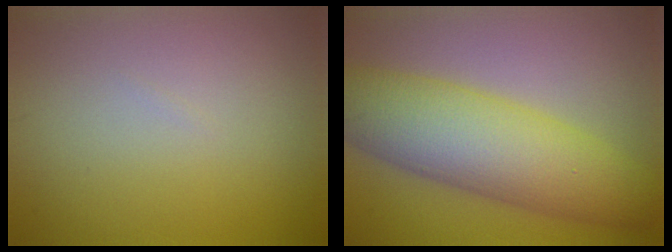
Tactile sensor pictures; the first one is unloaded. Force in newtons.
{"total": 9.2, "press": 9.2, "slide": 0.1}